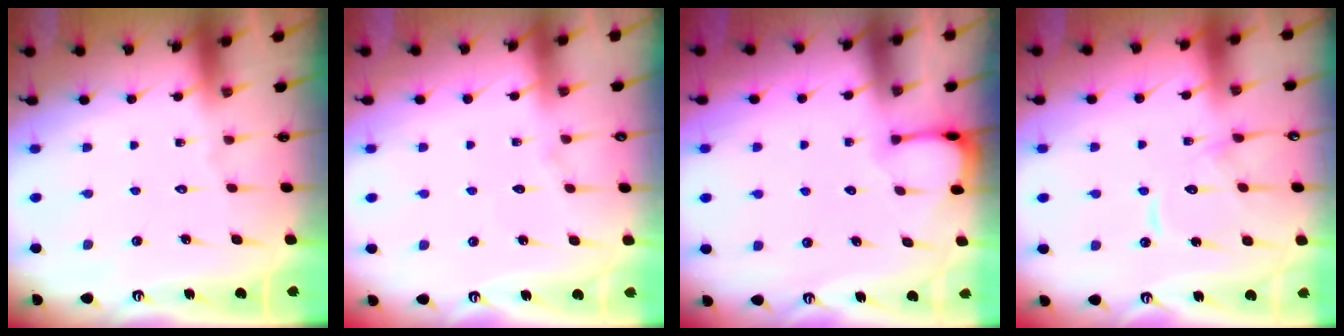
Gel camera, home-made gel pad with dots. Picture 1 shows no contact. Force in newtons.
{"total": 4.1, "press": 4.0, "slide": 0.6}
{"total": 1.8, "press": 1.8, "slide": 0.2}
{"total": 10.6, "press": 10.6, "slide": 0.5}